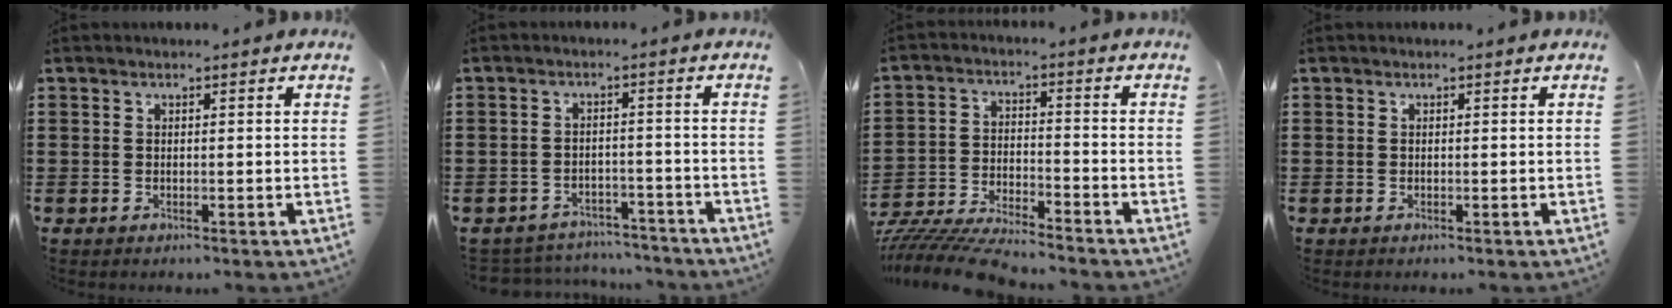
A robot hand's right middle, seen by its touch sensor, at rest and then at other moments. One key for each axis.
{"total": 3.5, "fx": -3.4, "fy": 0.6, "fz": -0.2, "tx": -0.006, "ty": 0.002, "tz": -0.074}
{"total": 7.7, "fx": -7.5, "fy": 0.3, "fz": 1.4, "tx": -0.039, "ty": 0.000, "tz": -0.152}
{"total": 0.5, "fx": -0.1, "fy": 0.5, "fz": 0.0, "tx": -0.001, "ty": 0.005, "tz": -0.003}